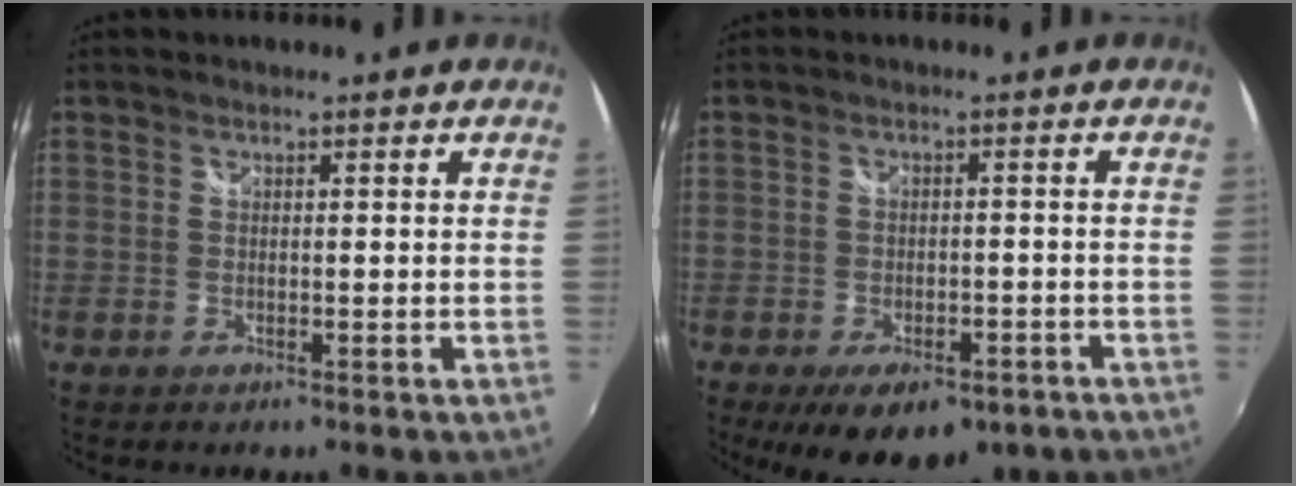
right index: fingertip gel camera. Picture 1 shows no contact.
{"total": 12.9, "force": [-8.5, 5.8, 7.7], "torque": [-0.153, -0.025, -0.112]}